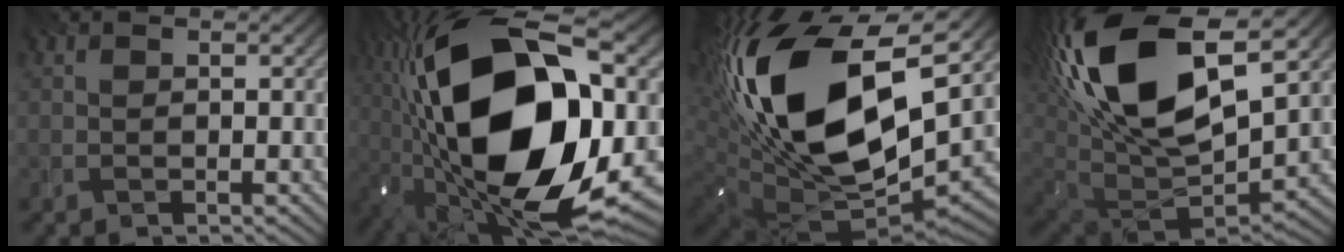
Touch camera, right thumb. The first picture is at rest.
{"total": 22.9, "force": [1.1, 11.4, 19.8], "torque": [-0.425, -0.006, 0.017]}
{"total": 20.9, "force": [4.6, 11.5, 16.8], "torque": [-0.390, -0.024, 0.095]}
{"total": 20.8, "force": [8.4, 10.0, 16.2], "torque": [-0.369, 0.030, 0.148]}